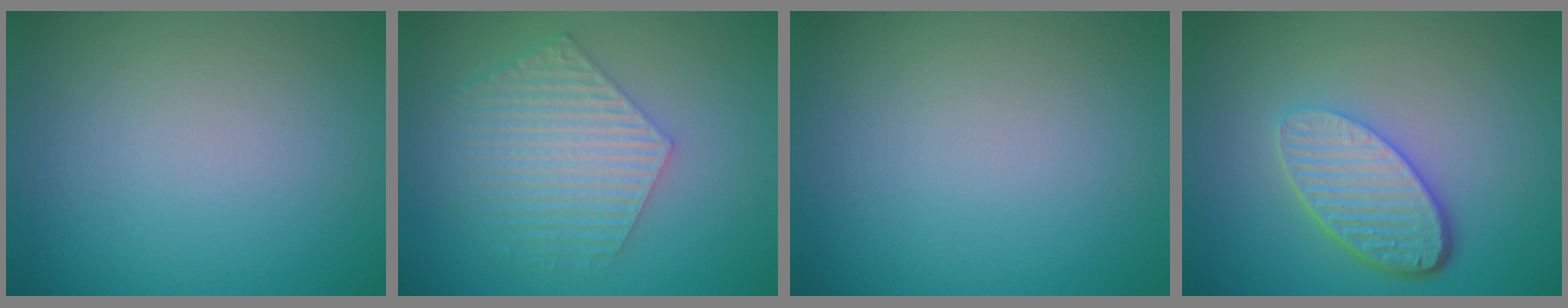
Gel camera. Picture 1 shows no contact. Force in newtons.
{"total": 5.7, "press": 4.3, "slide": 3.8}
{"total": 0.0}
{"total": 5.3, "press": 3.8, "slide": 3.6}